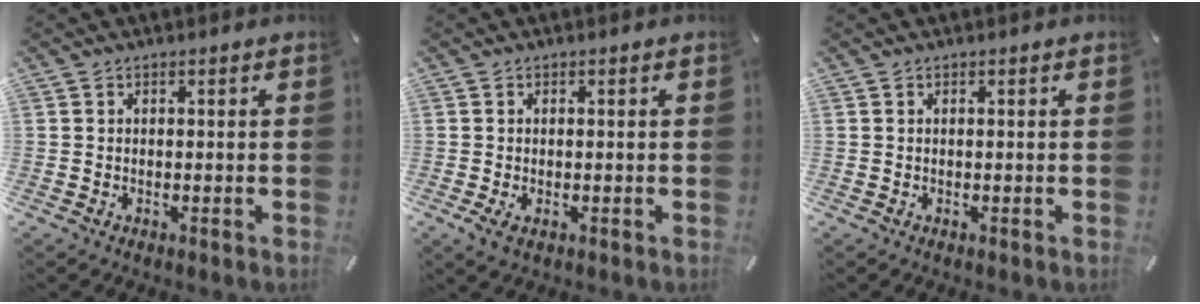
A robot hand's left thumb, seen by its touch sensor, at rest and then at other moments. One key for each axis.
{"total": 1.6, "fx": -0.3, "fy": 0.8, "fz": 1.3, "tx": -0.024, "ty": 0.001, "tz": -0.005}
{"total": 0.0}